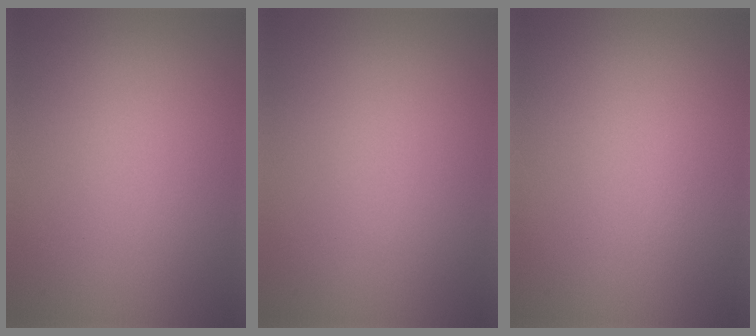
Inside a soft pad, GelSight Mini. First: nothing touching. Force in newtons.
{"total": 0.0}
{"total": 0.0}